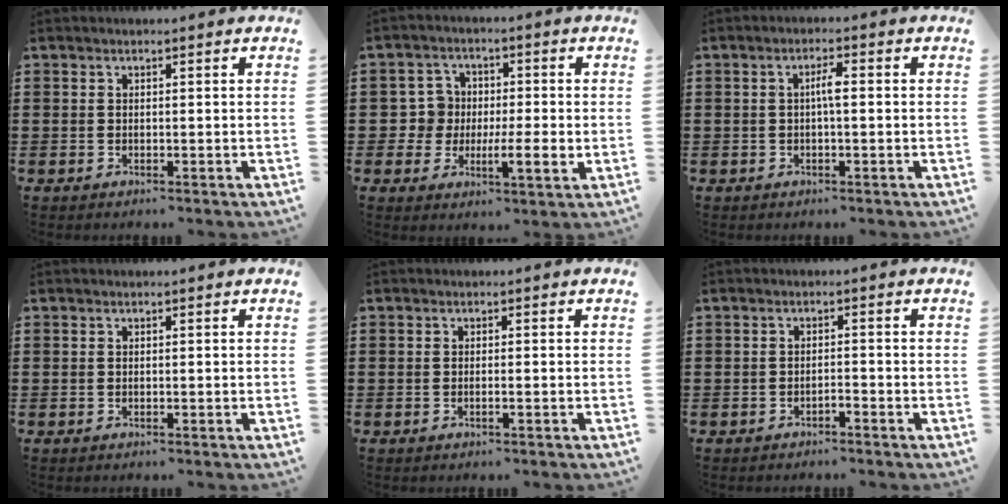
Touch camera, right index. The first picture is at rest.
{"total": 5.2, "force": [-0.6, 4.3, 2.9], "torque": [-0.070, 0.012, -0.010]}
{"total": 2.4, "force": [-0.1, 0.4, 2.4], "torque": [-0.046, 0.003, -0.005]}
{"total": 0.0}
{"total": 0.6, "force": [-0.3, -0.1, 0.6], "torque": [-0.010, -0.005, -0.004]}
{"total": 1.1, "force": [-1.1, 0.0, 0.4], "torque": [-0.009, 0.000, -0.021]}